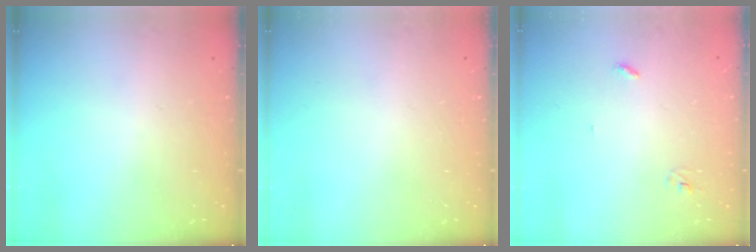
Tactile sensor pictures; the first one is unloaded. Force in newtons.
{"total": 0.0}
{"total": 2.8, "press": 2.8, "slide": 0.2}